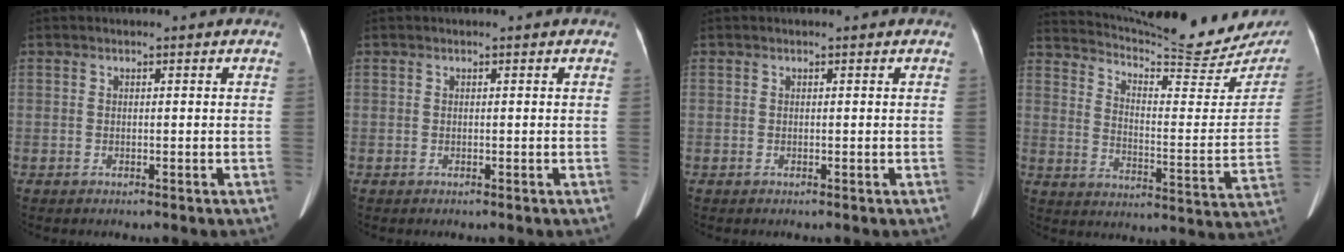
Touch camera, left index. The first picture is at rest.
{"total": 0.0}
{"total": 0.0}
{"total": 24.9, "force": [23.2, 2.8, 8.5], "torque": [-0.140, -0.082, 0.301]}